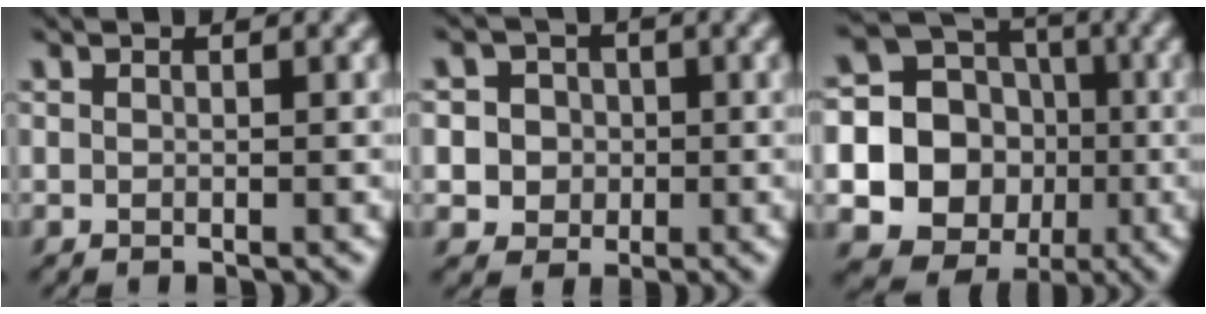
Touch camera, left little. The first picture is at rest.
{"total": 4.9, "force": [0.3, 4.6, 1.4], "torque": [-0.019, 0.031, -0.012]}
{"total": 18.4, "force": [-2.1, 17.5, 5.3], "torque": [-0.147, 0.008, -0.062]}